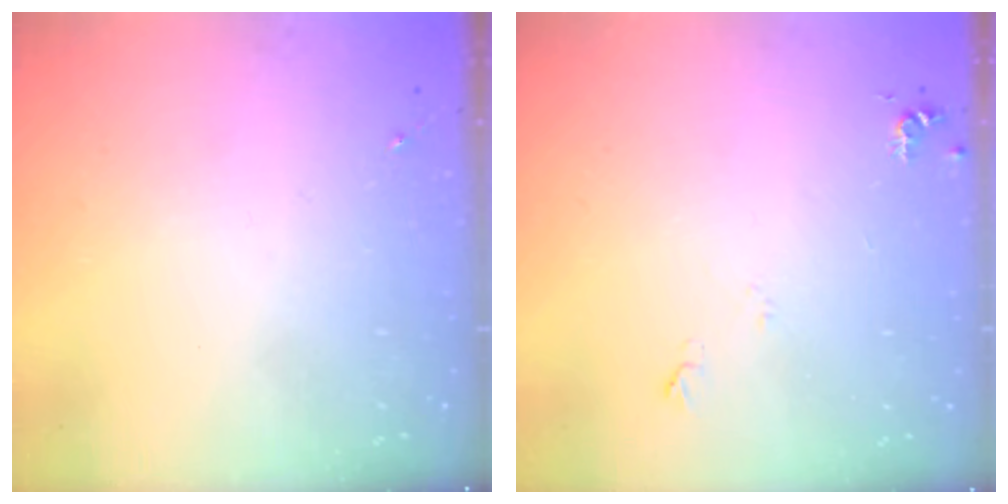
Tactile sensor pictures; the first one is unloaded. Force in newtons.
{"total": 5.5, "press": 5.5, "slide": 0.7}